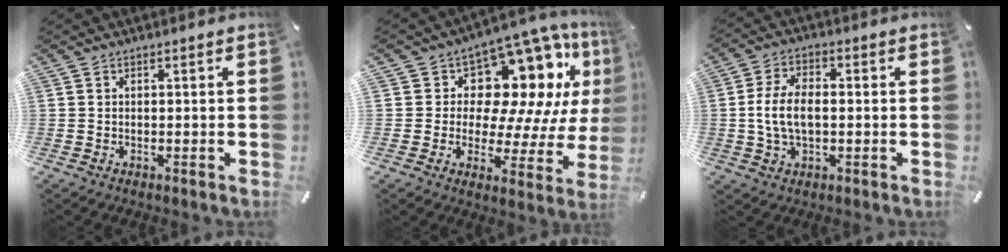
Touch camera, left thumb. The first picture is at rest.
{"total": 15.0, "force": [7.0, 10.1, 8.7], "torque": [-0.117, -0.070, 0.120]}
{"total": 8.4, "force": [-0.4, 5.0, 6.8], "torque": [-0.148, 0.007, -0.010]}